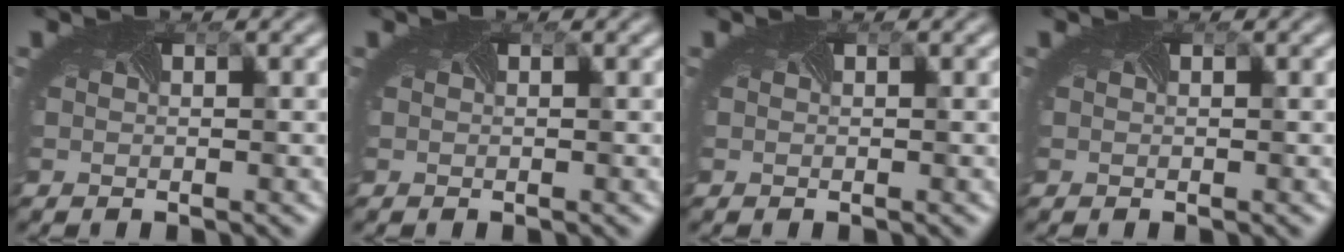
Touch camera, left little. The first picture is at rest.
{"total": 0.0}
{"total": 0.0}
{"total": 0.0}